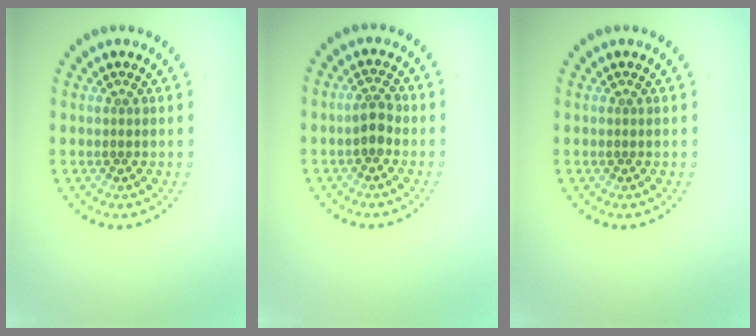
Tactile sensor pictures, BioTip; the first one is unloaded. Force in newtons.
{"total": 1.8, "press": 1.8, "slide": 0.4}
{"total": 0.0}